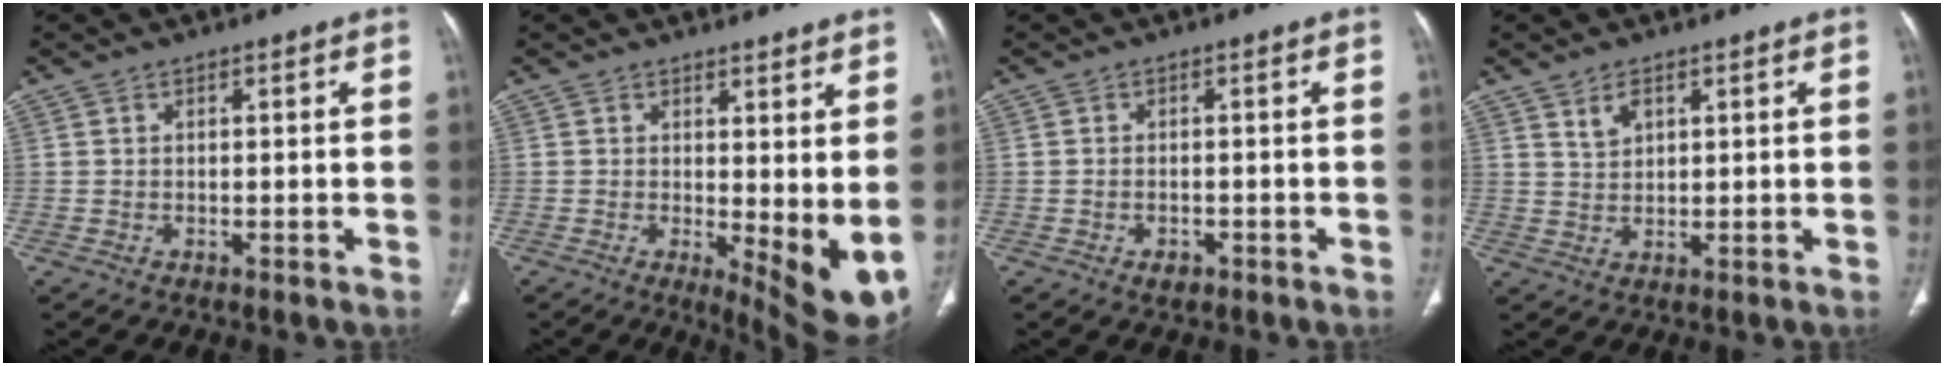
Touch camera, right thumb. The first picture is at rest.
{"total": 9.1, "force": [1.0, 3.4, 8.4], "torque": [-0.104, -0.025, 0.024]}
{"total": 1.9, "force": [-1.0, 1.2, 1.0], "torque": [-0.014, 0.006, -0.011]}
{"total": 3.1, "force": [1.9, 1.7, 1.8], "torque": [-0.027, -0.011, 0.041]}